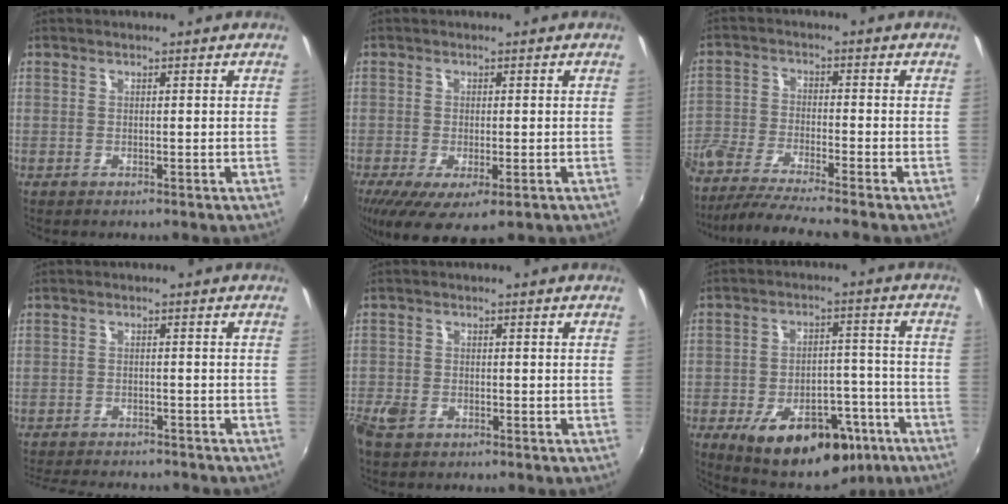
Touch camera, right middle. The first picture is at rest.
{"total": 8.2, "force": [-4.0, 3.0, 6.5], "torque": [-0.128, -0.041, -0.059]}
{"total": 11.7, "force": [-9.9, 0.7, 6.1], "torque": [-0.140, -0.030, -0.187]}
{"total": 11.2, "force": [-10.0, 2.9, 4.1], "torque": [-0.099, -0.015, -0.151]}
{"total": 4.8, "force": [-3.2, 2.6, 2.4], "torque": [-0.062, -0.011, -0.066]}
{"total": 18.3, "force": [-10.4, 10.0, 11.3], "torque": [-0.190, 0.006, -0.135]}